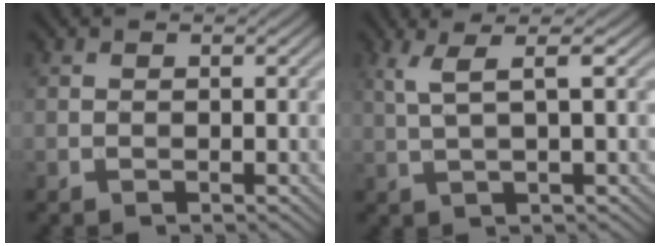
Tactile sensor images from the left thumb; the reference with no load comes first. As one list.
[{"total": 4.1, "force": [1.5, 0.6, 3.8], "torque": [-0.073, 0.009, 0.033]}]